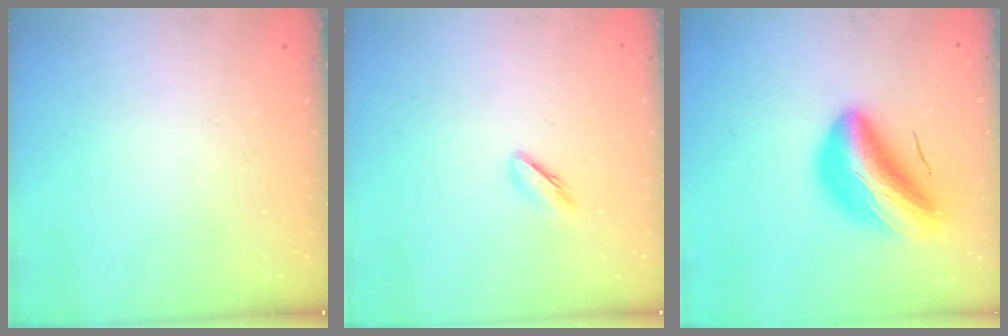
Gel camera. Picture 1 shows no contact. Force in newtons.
{"total": 3.5, "press": 3.3, "slide": 1.0}
{"total": 14.3, "press": 13.7, "slide": 4.2}